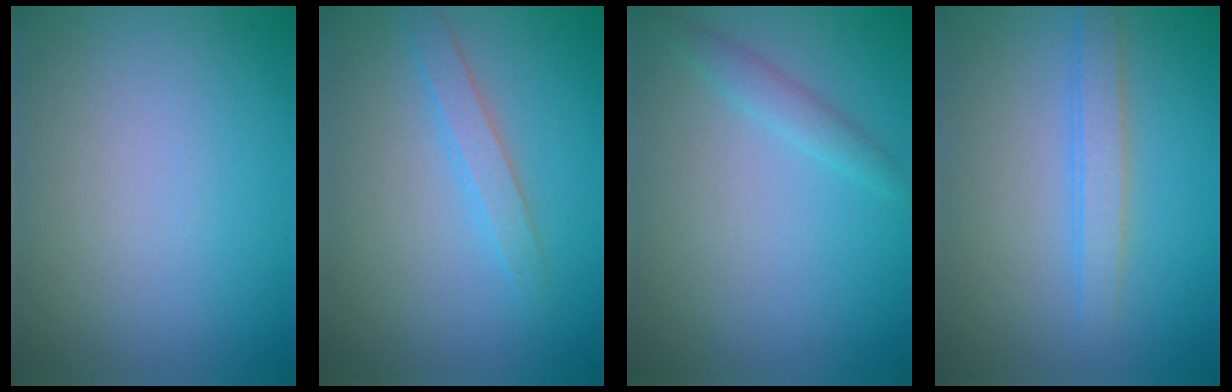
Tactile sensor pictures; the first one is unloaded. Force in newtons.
{"total": 2.0, "press": 2.0, "slide": 0.0}
{"total": 1.5, "press": 1.5, "slide": 0.0}
{"total": 2.2, "press": 2.2, "slide": 0.1}